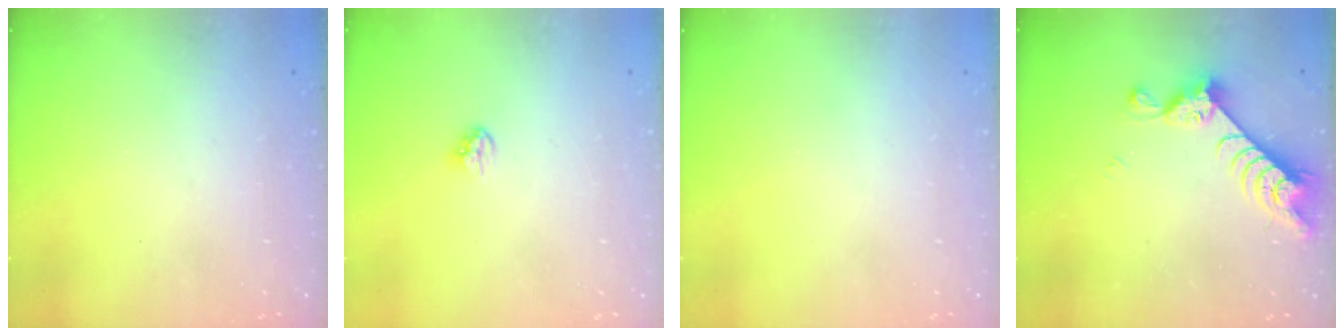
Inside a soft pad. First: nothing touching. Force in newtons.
{"total": 3.5, "press": 3.5, "slide": 0.2}
{"total": 0.0}
{"total": 7.2, "press": 7.2, "slide": 1.0}